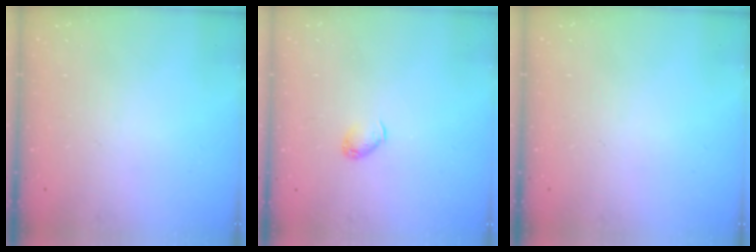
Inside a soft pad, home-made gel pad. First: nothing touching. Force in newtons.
{"total": 3.9, "press": 3.7, "slide": 1.0}
{"total": 0.0}